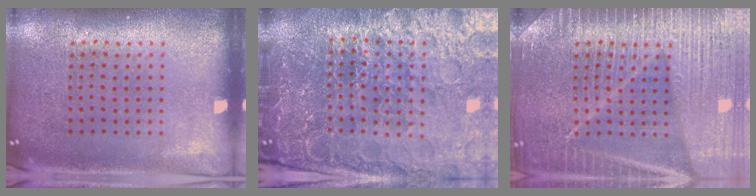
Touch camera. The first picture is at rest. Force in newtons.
{"total": 5.5, "press": 5.0, "slide": 2.3}
{"total": 6.7, "press": 6.6, "slide": 0.8}